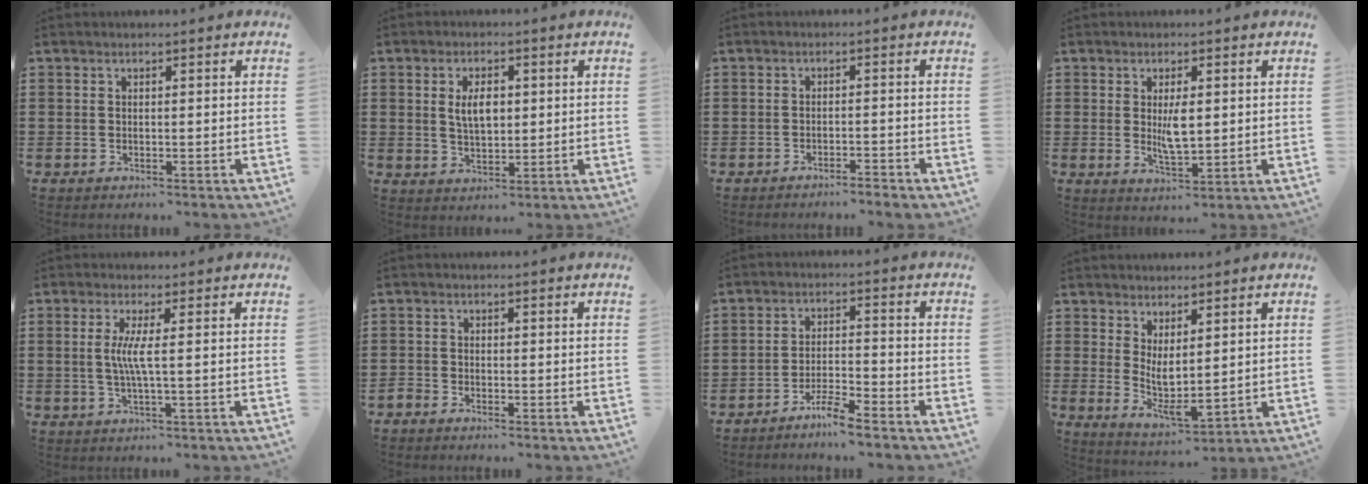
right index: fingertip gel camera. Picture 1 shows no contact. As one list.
[{"total": 4.6, "force": [0.7, 2.2, 3.9], "torque": [-0.072, 0.005, 0.010]}, {"total": 1.9, "force": [-1.8, -0.2, 0.5], "torque": [-0.010, 0.000, -0.037]}, {"total": 4.4, "force": [0.5, 1.6, 4.1], "torque": [-0.071, 0.000, 0.007]}, {"total": 4.0, "force": [0.2, -0.3, 4.0], "torque": [-0.084, -0.011, -0.002]}, {"total": 1.3, "force": [-1.2, 0.1, 0.0], "torque": [-0.003, 0.003, -0.026]}, {"total": 4.3, "force": [-4.0, -0.2, 1.6], "torque": [-0.037, 0.001, -0.078]}, {"total": 3.9, "force": [1.0, 1.5, 3.5], "torque": [-0.076, -0.011, 0.017]}]